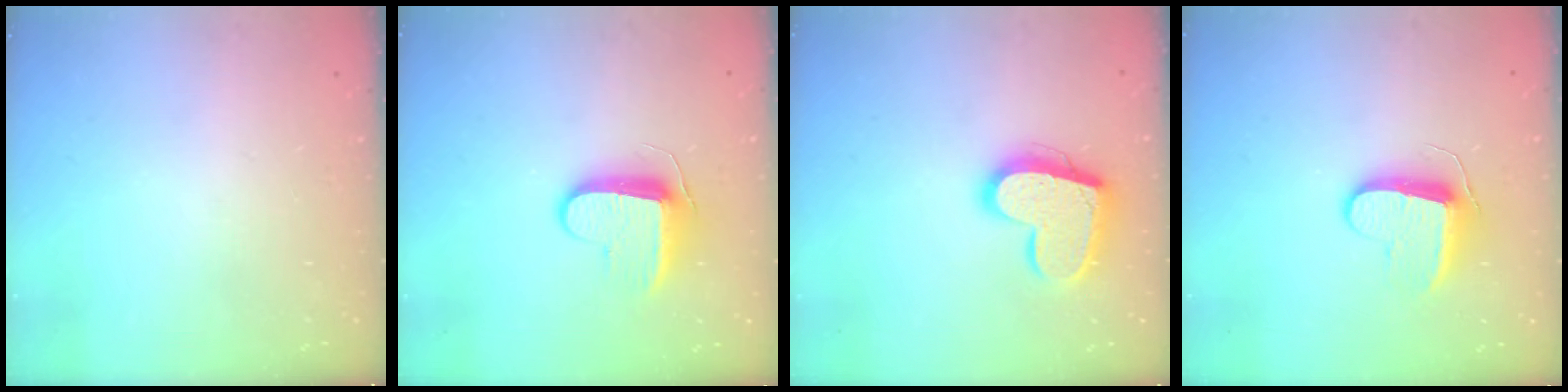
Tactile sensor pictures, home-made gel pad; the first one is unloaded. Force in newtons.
{"total": 9.2, "press": 9.2, "slide": 0.9}
{"total": 15.9, "press": 15.9, "slide": 0.9}
{"total": 9.6, "press": 9.6, "slide": 0.3}